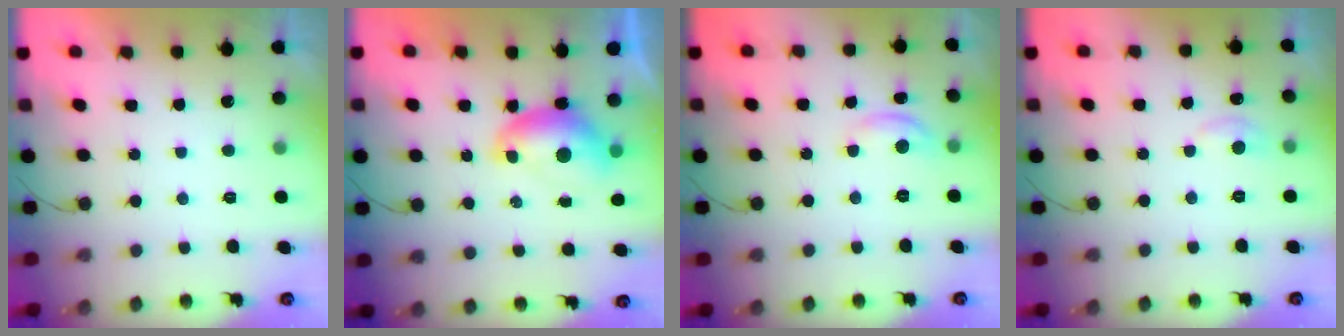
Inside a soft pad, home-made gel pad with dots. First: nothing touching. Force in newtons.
{"total": 7.5, "press": 7.4, "slide": 0.8}
{"total": 6.2, "press": 6.2, "slide": 0.3}
{"total": 5.4, "press": 5.3, "slide": 0.7}